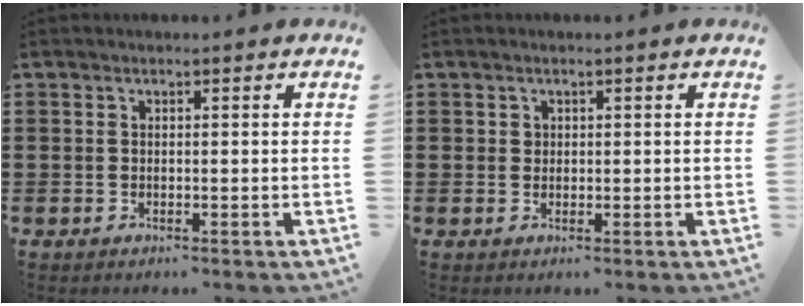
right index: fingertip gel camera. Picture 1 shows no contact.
{"total": 0.9, "force": [0.5, 0.8, 0.1], "torque": [-0.003, 0.004, 0.010]}